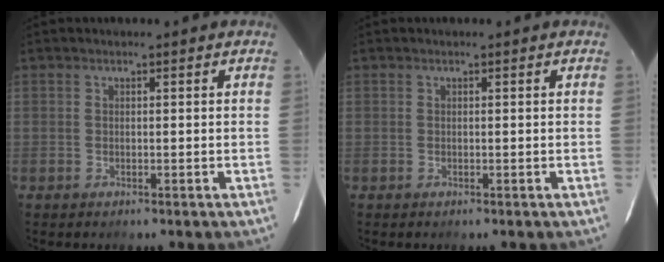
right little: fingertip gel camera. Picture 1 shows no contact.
{"total": 0.0}